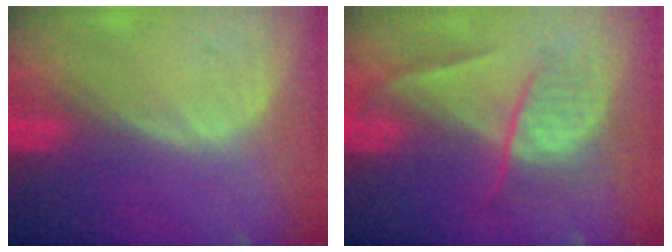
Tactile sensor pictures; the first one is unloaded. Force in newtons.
{"total": 6.7, "press": 5.8, "slide": 3.4}